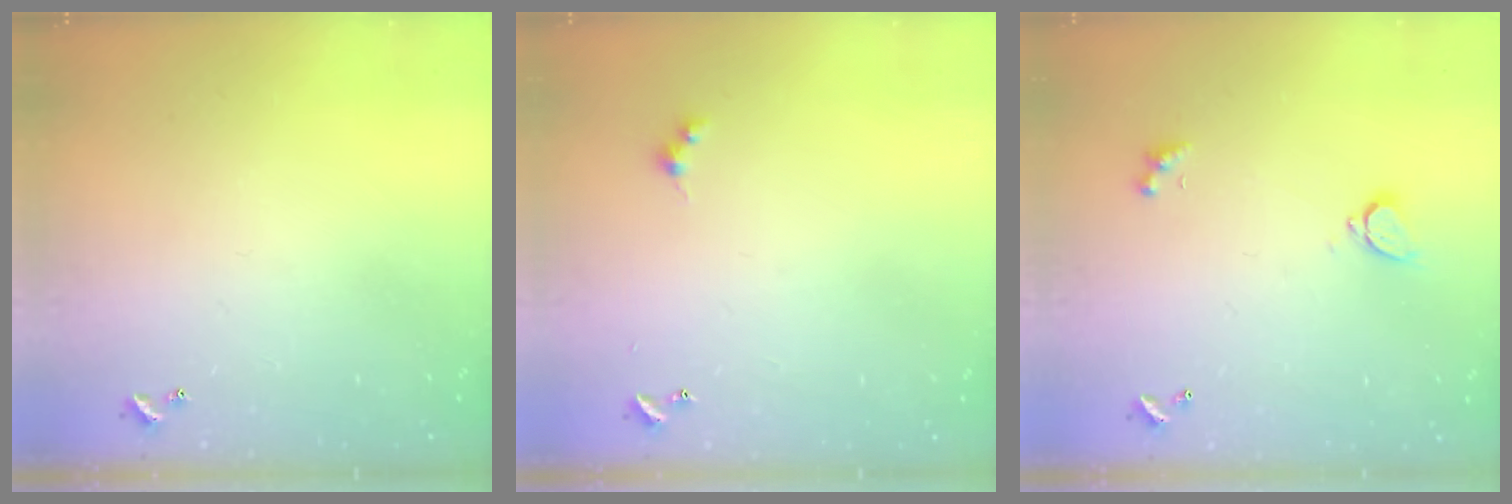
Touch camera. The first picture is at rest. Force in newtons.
{"total": 2.6, "press": 2.6, "slide": 0.5}
{"total": 2.1, "press": 1.8, "slide": 1.0}